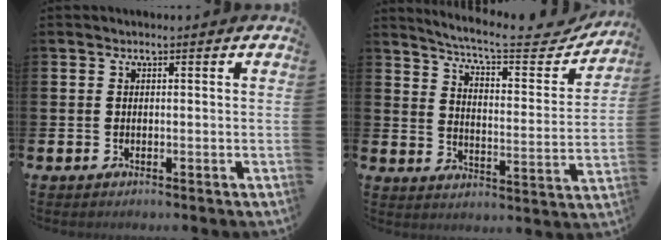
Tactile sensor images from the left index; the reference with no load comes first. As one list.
[{"total": 7.1, "force": [6.6, 0.8, 2.5], "torque": [-0.064, -0.054, 0.105]}]